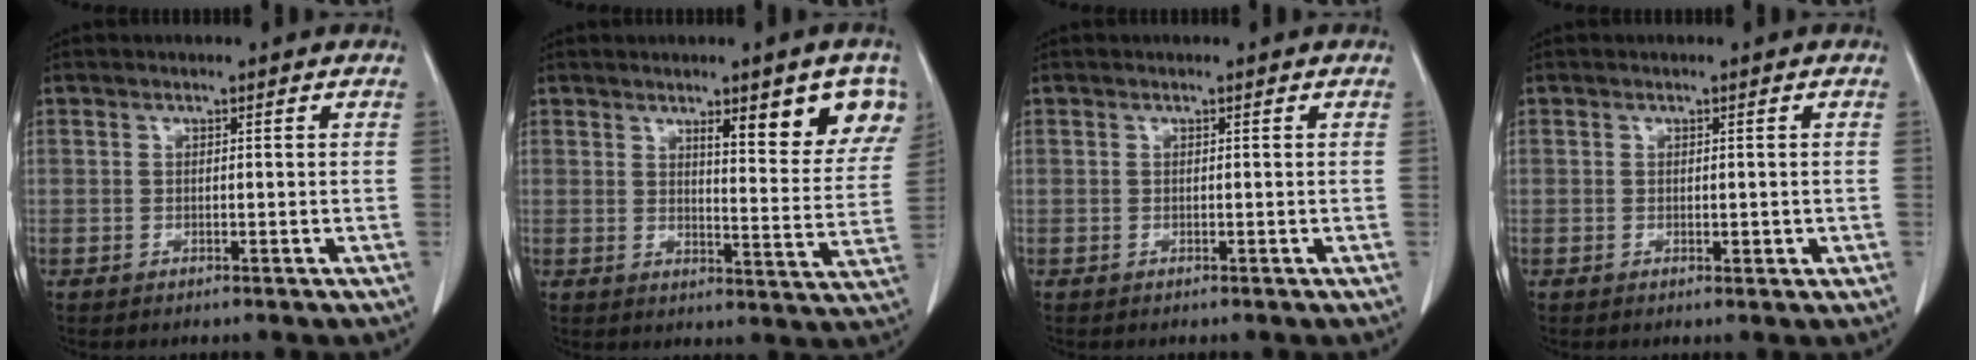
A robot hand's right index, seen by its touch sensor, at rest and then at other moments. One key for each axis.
{"total": 11.3, "fx": 6.3, "fy": 1.9, "fz": 9.2, "tx": -0.104, "ty": -0.008, "tz": 0.080}
{"total": 0.0}
{"total": 1.4, "fx": -0.1, "fy": 0.7, "fz": 1.2, "tx": -0.014, "ty": -0.003, "tz": 0.002}